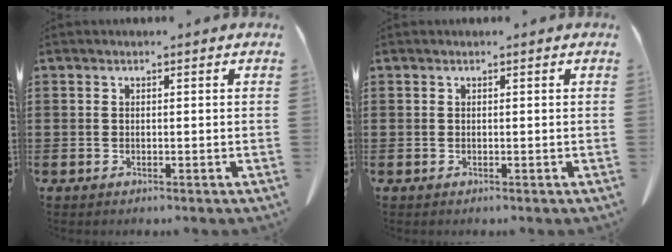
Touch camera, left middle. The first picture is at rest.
{"total": 0.0}